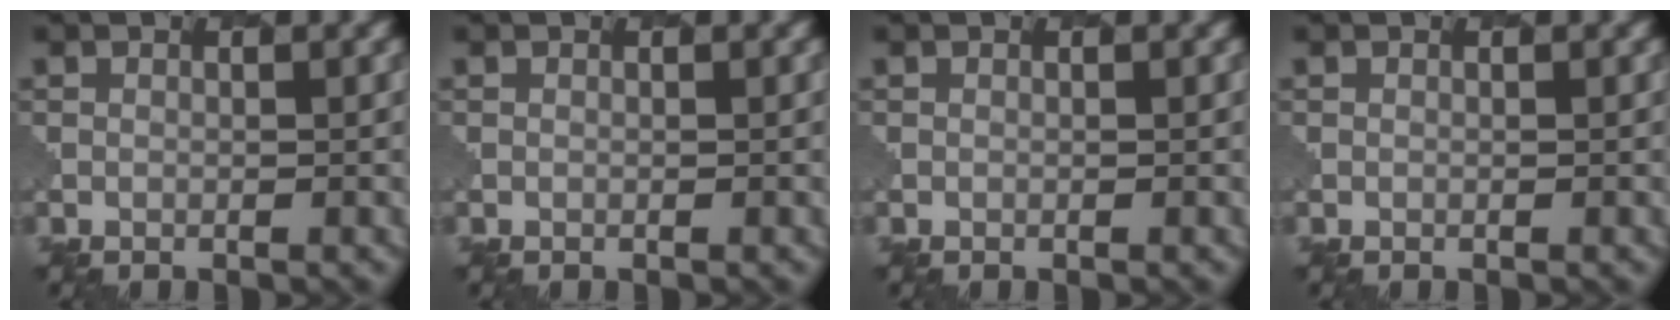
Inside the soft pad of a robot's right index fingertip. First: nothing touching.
{"total": 0.0}
{"total": 0.0}
{"total": 0.0}